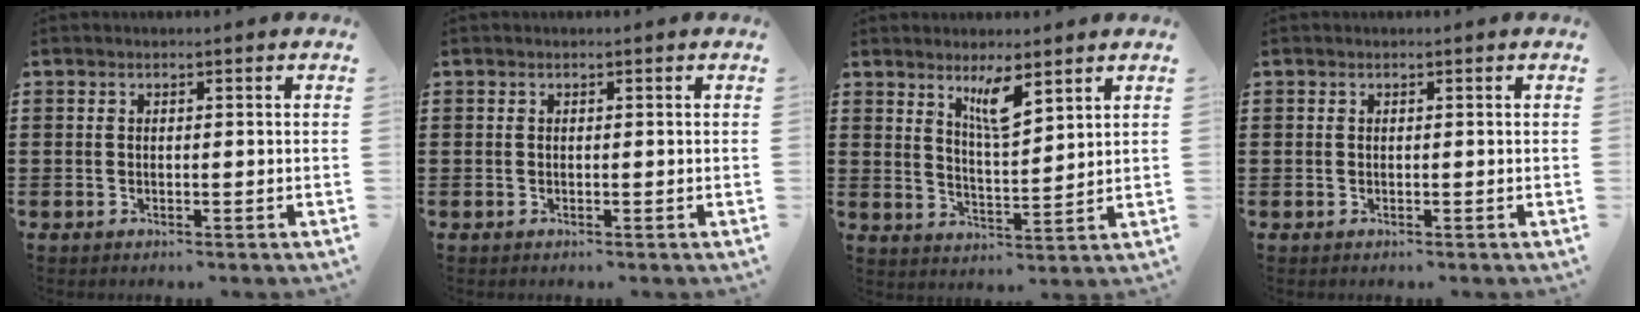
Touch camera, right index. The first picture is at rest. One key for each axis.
{"total": 0.0}
{"total": 5.7, "fx": 3.8, "fy": 1.1, "fz": 4.1, "tx": -0.073, "ty": -0.007, "tz": 0.061}
{"total": 0.0}